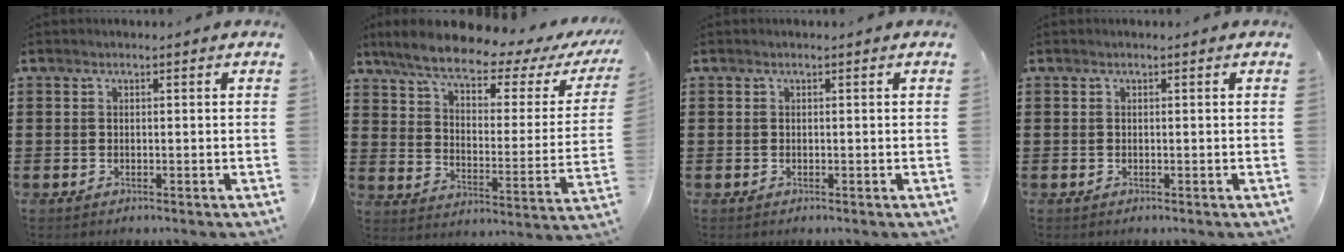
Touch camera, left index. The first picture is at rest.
{"total": 8.2, "force": [6.3, 1.3, 5.0], "torque": [-0.115, -0.036, 0.104]}
{"total": 0.0}
{"total": 0.0}